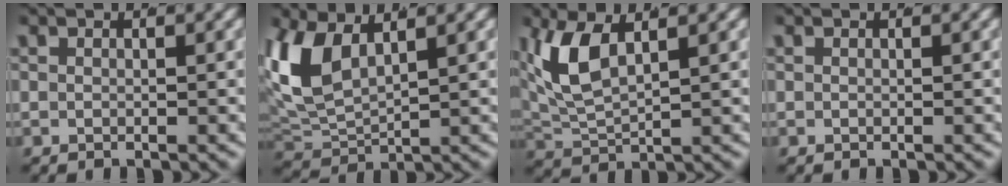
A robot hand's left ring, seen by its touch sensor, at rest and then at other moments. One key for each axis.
{"total": 6.3, "fx": 1.8, "fy": 4.0, "fz": 4.4, "tx": -0.135, "ty": -0.012, "tz": 0.047}
{"total": 4.9, "fx": 1.9, "fy": 2.4, "fz": 3.7, "tx": -0.108, "ty": -0.007, "tz": 0.047}
{"total": 0.0}